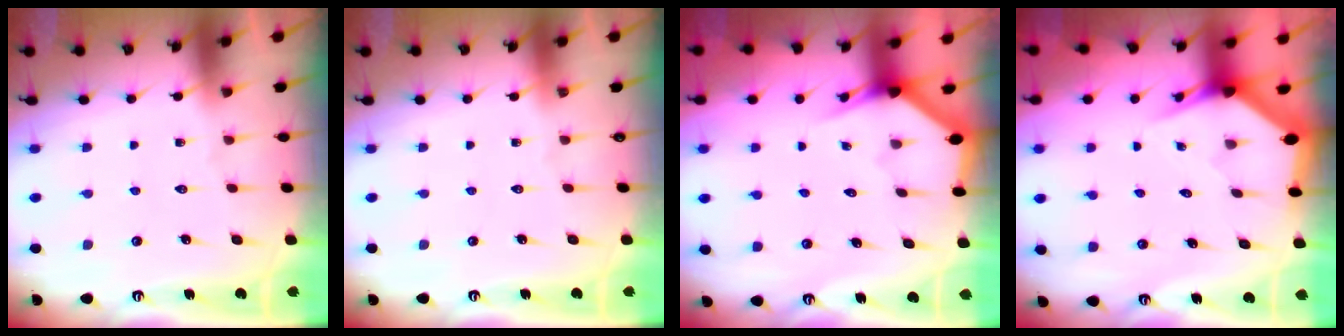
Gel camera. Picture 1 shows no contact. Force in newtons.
{"total": 0.0}
{"total": 3.1, "press": 3.1, "slide": 0.1}
{"total": 3.4, "press": 3.3, "slide": 0.3}